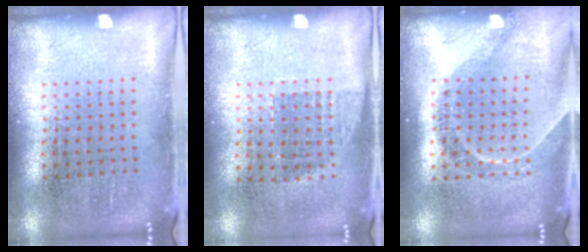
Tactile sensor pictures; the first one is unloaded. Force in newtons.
{"total": 0.8, "press": 0.7, "slide": 0.4}
{"total": 1.3, "press": 1.1, "slide": 0.6}